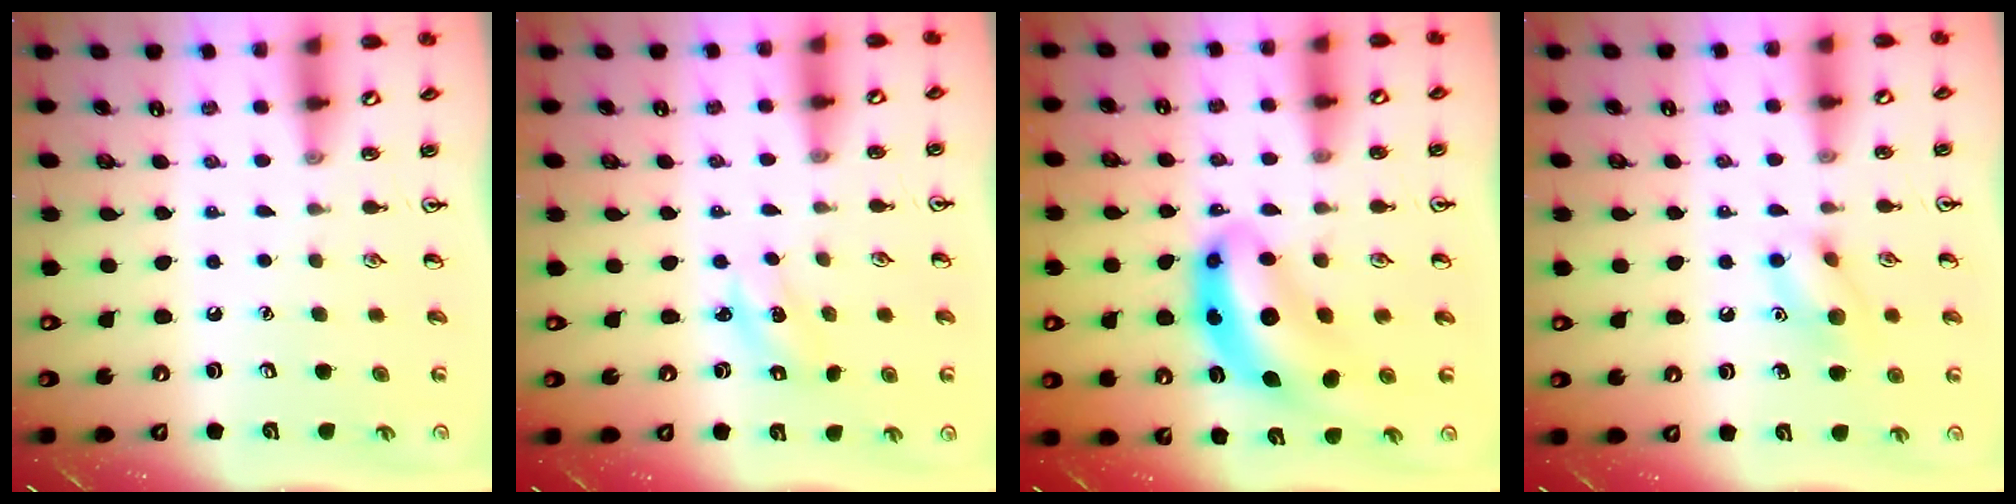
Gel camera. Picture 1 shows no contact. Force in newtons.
{"total": 2.3, "press": 2.2, "slide": 0.4}
{"total": 8.9, "press": 8.5, "slide": 2.7}
{"total": 8.9, "press": 8.9, "slide": 1.1}